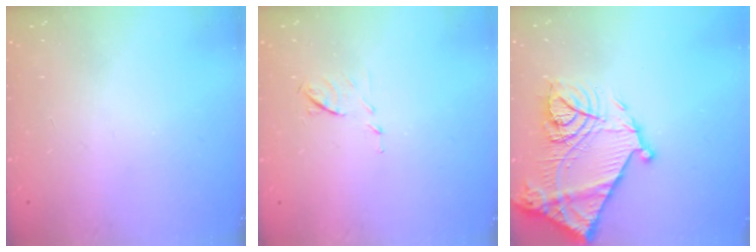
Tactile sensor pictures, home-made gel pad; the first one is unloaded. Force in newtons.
{"total": 6.2, "press": 6.2, "slide": 0.9}
{"total": 20.6, "press": 20.5, "slide": 1.8}